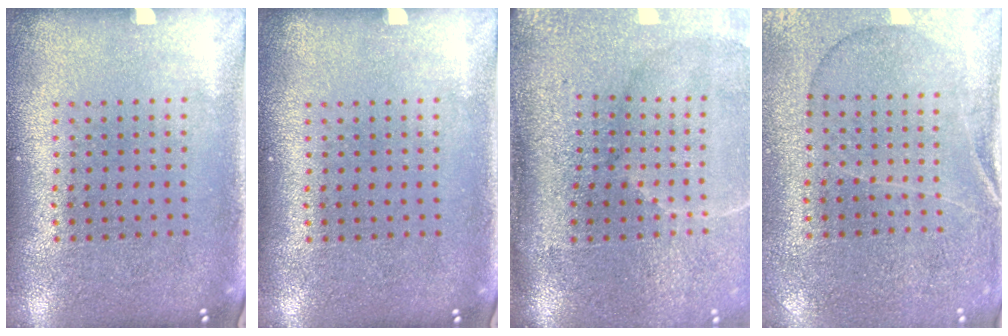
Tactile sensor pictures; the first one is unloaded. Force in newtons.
{"total": 0.0}
{"total": 4.7, "press": 3.9, "slide": 2.7}
{"total": 0.6, "press": 0.5, "slide": 0.3}